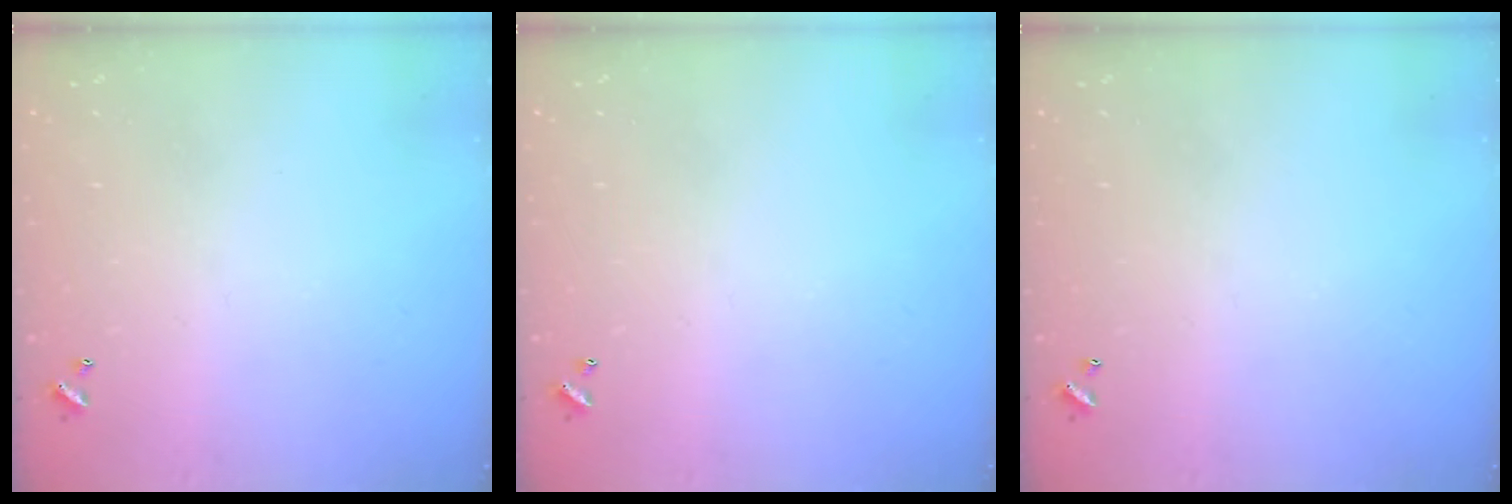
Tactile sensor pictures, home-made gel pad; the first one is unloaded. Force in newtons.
{"total": 0.0}
{"total": 0.0}